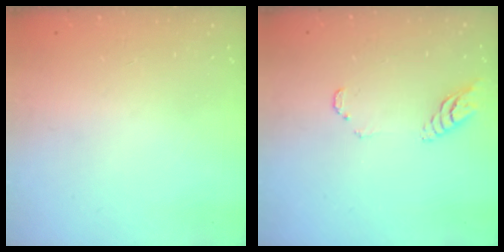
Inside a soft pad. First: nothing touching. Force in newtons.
{"total": 5.4, "press": 5.4, "slide": 0.4}